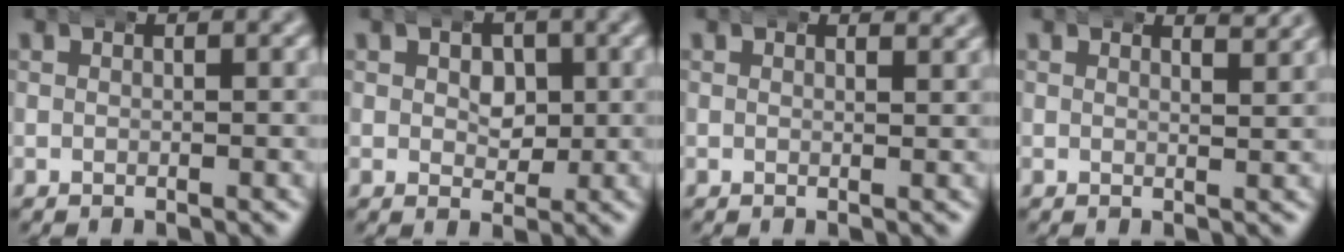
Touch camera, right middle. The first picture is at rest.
{"total": 2.5, "force": [0.6, 2.1, 1.2], "torque": [-0.019, -0.017, 0.014]}
{"total": 1.2, "force": [1.2, 0.2, 0.3], "torque": [0.001, -0.003, 0.015]}
{"total": 2.0, "force": [1.8, 0.1, 0.7], "torque": [-0.006, -0.007, 0.027]}